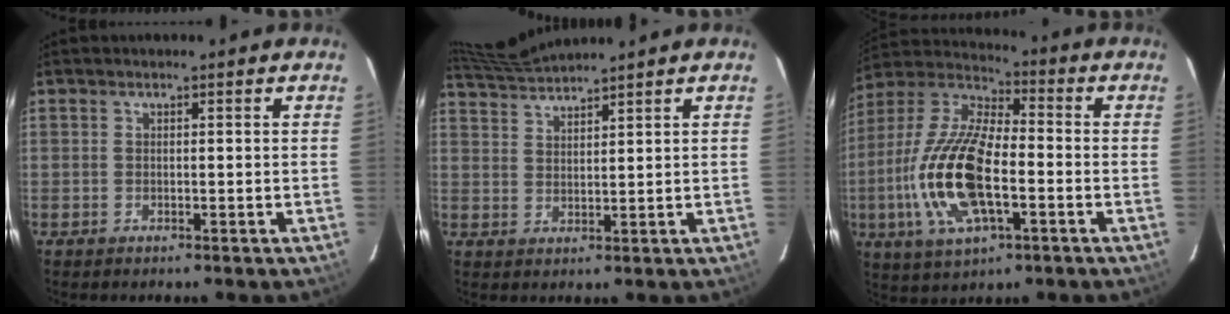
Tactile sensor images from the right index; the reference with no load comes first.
{"total": 6.4, "force": [6.2, -1.5, 0.5], "torque": [-0.017, -0.009, 0.118]}
{"total": 19.3, "force": [-4.5, 7.8, 17.0], "torque": [-0.364, -0.007, -0.089]}